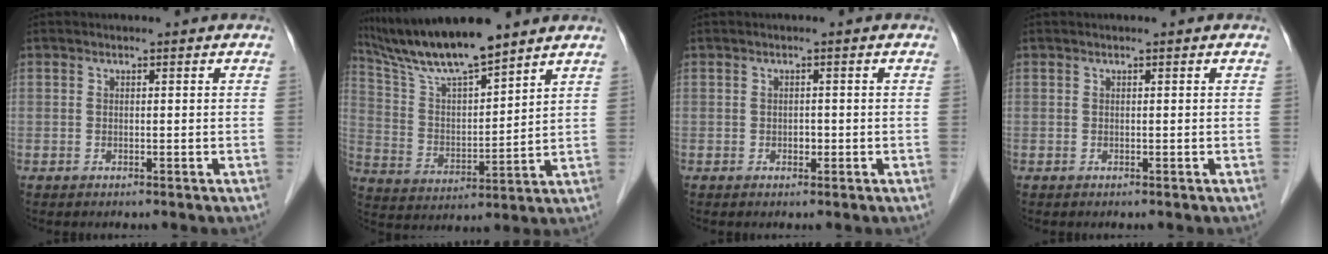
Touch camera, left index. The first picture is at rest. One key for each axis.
{"total": 13.3, "fx": 11.5, "fy": 0.9, "fz": 6.6, "tx": -0.133, "ty": 0.007, "tz": 0.218}
{"total": 0.9, "fx": -0.2, "fy": 0.7, "fz": 0.6, "tx": -0.009, "ty": 0.002, "tz": -0.004}
{"total": 0.0}